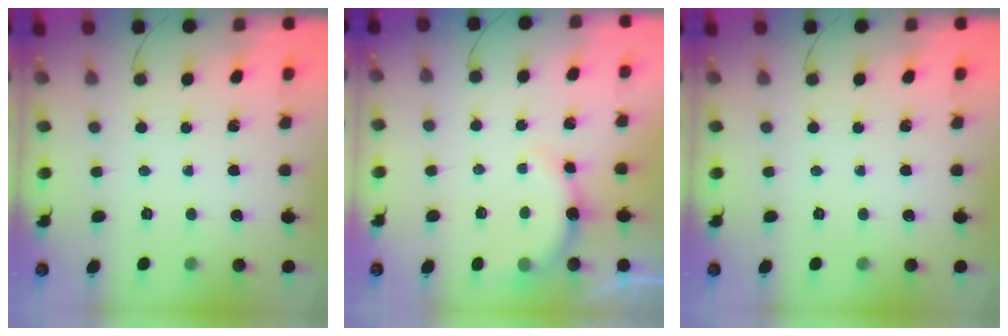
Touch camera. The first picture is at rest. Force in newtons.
{"total": 4.8, "press": 4.8, "slide": 0.8}
{"total": 0.0}